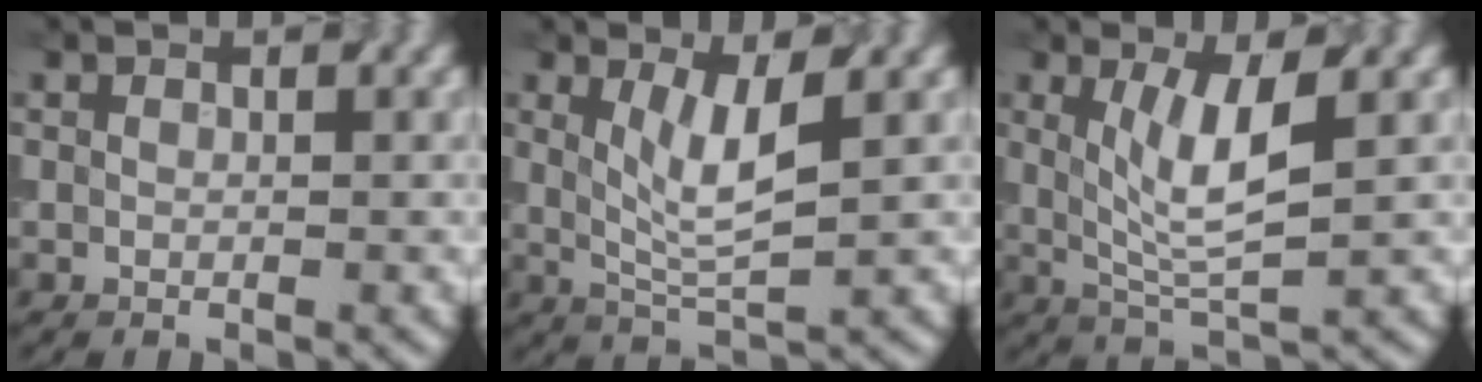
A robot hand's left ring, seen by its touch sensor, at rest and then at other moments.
{"total": 3.6, "force": [0.8, 0.6, 3.4], "torque": [-0.076, 0.000, 0.025]}
{"total": 4.5, "force": [0.7, 0.9, 4.4], "torque": [-0.088, 0.000, 0.024]}